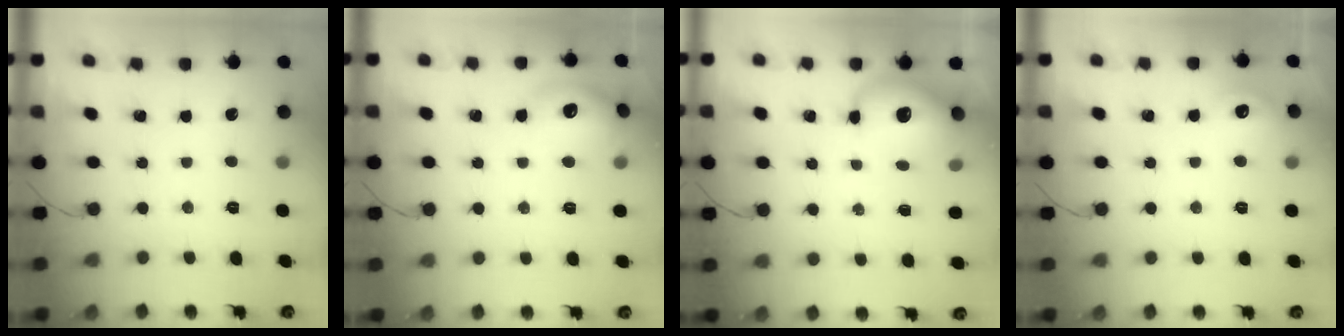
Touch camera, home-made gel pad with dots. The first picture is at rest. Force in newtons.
{"total": 13.5, "press": 13.4, "slide": 0.9}
{"total": 11.4, "press": 11.1, "slide": 2.5}
{"total": 7.9, "press": 7.8, "slide": 1.5}